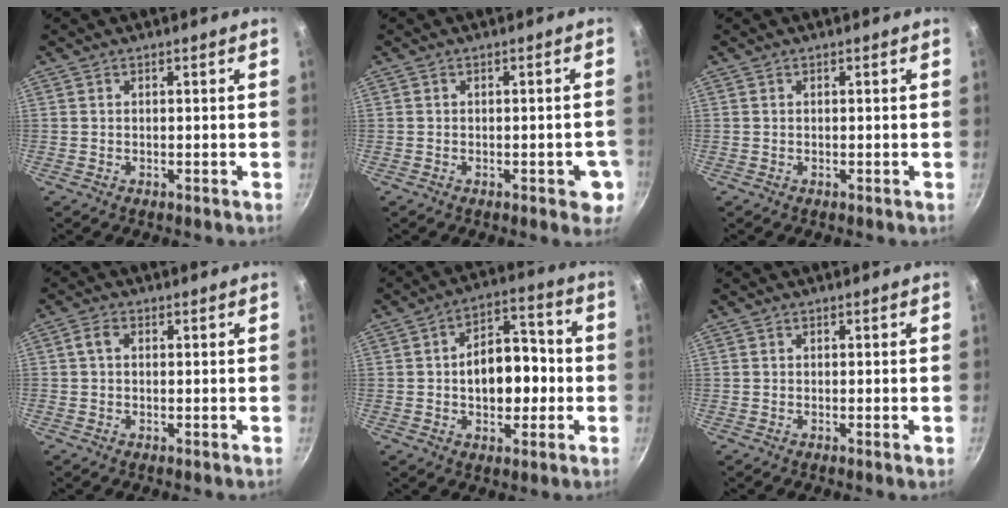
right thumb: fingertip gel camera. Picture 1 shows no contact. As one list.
[{"total": 4.6, "force": [-1.5, 2.2, 3.7], "torque": [-0.021, 0.009, -0.019]}, {"total": 0.0}, {"total": 2.3, "force": [0.3, 1.6, 1.6], "torque": [-0.033, 0.009, 0.002]}, {"total": 12.5, "force": [-1.1, 8.2, 9.3], "torque": [-0.093, 0.029, -0.025]}, {"total": 0.7, "force": [-0.2, -0.1, 0.6], "torque": [-0.011, -0.002, -0.007]}]